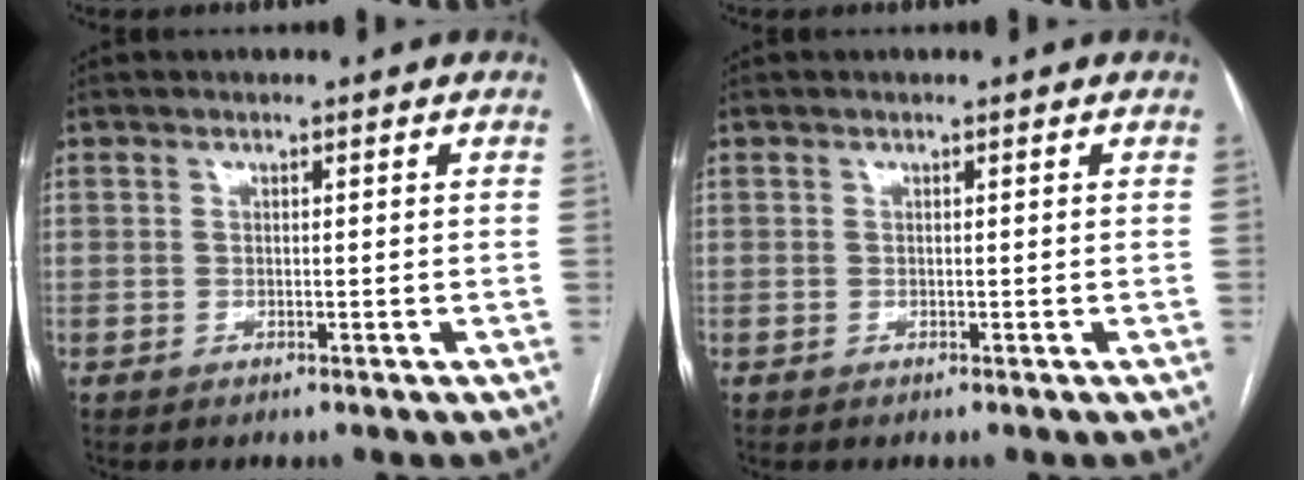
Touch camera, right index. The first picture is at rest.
{"total": 0.0}